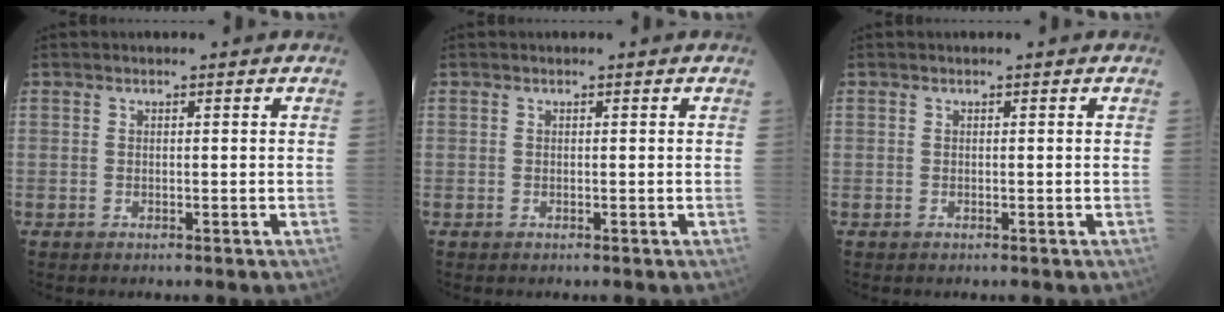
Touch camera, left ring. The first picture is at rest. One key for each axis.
{"total": 0.0}
{"total": 0.0}